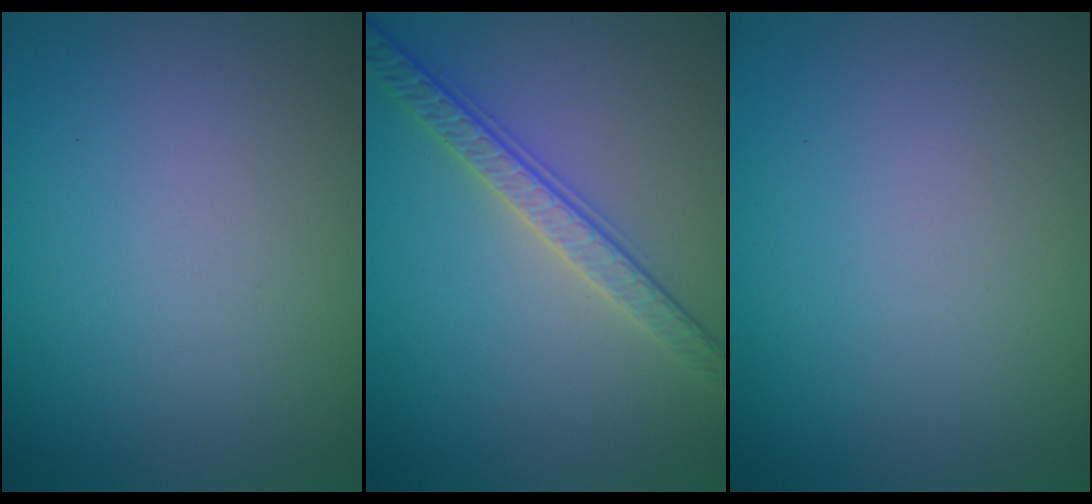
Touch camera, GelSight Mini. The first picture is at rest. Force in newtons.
{"total": 3.6, "press": 3.3, "slide": 1.4}
{"total": 0.0}